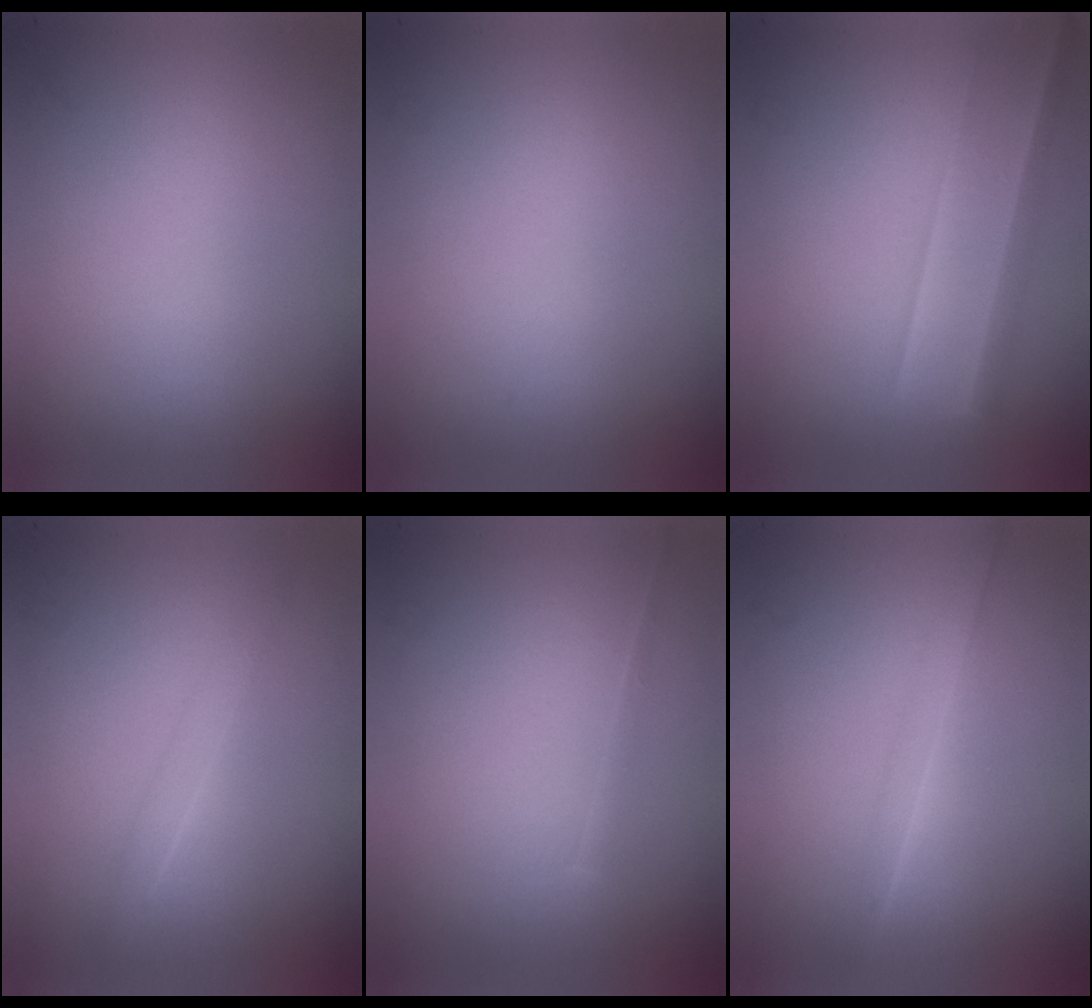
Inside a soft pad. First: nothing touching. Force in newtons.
{"total": 0.0}
{"total": 2.2}
{"total": 1.1}
{"total": 1.7}
{"total": 1.3}